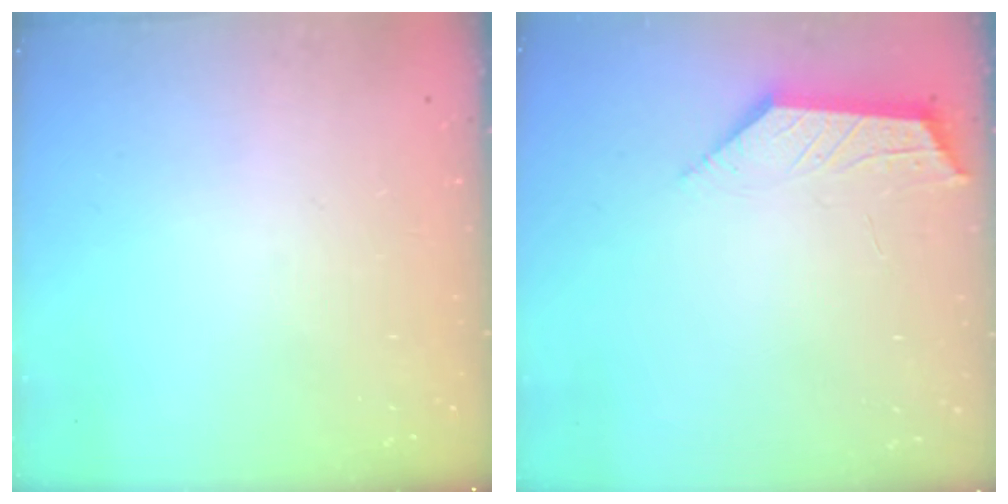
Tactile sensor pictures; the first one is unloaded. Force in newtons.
{"total": 2.2, "press": 2.2, "slide": 0.5}